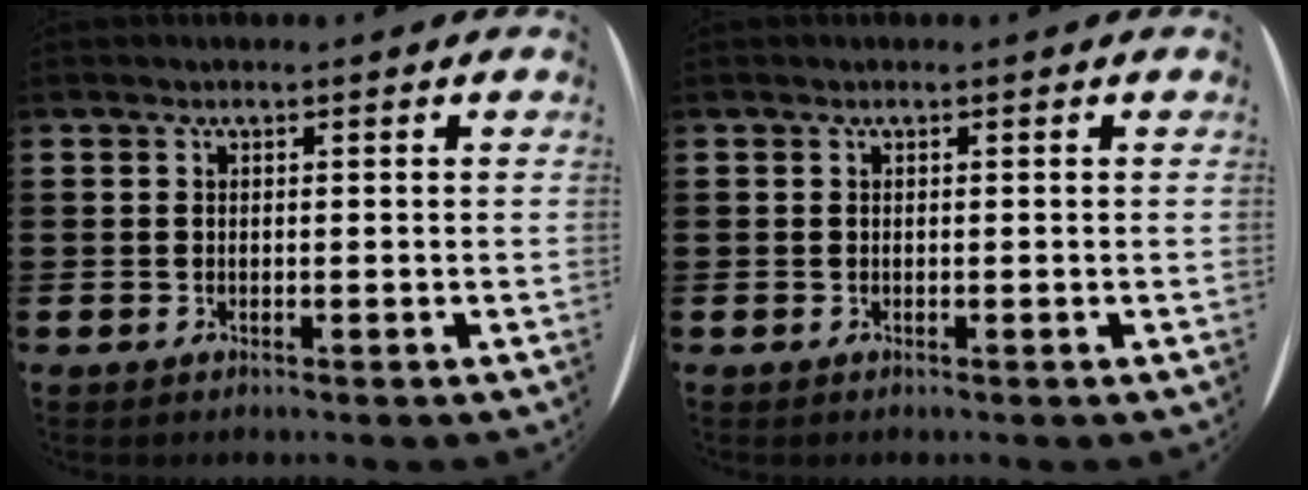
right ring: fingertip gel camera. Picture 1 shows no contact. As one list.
[{"total": 0.0}]